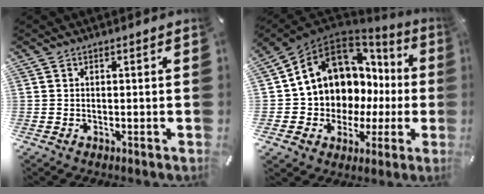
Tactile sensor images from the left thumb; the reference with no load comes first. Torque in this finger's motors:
{"motor_torque": [1.67, 1.60, 2.76, 0.01, 0.32]}